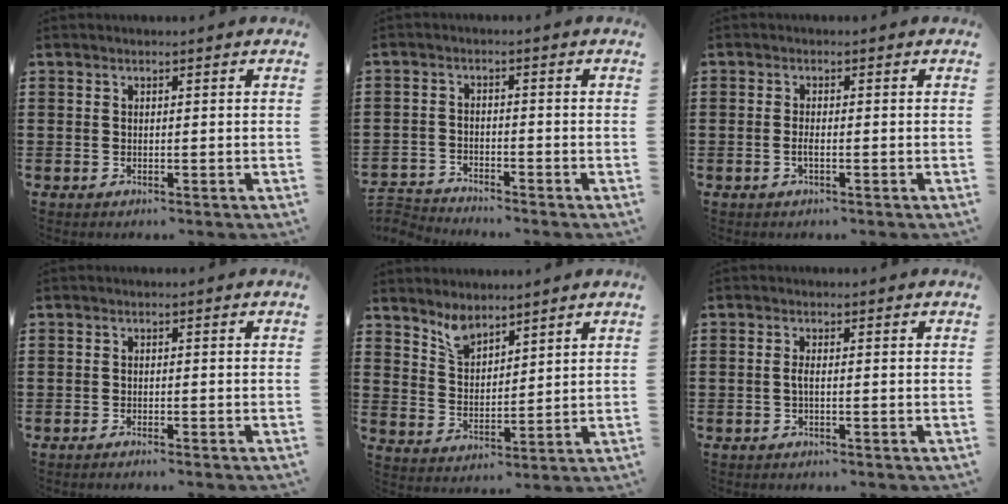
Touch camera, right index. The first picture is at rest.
{"total": 2.8, "force": [-2.8, 0.2, -0.3], "torque": [-0.004, 0.000, -0.061]}
{"total": 1.4, "force": [-0.5, 0.3, 1.3], "torque": [-0.025, -0.001, -0.009]}
{"total": 1.0, "force": [-0.9, -0.1, 0.2], "torque": [-0.005, -0.001, -0.018]}
{"total": 4.4, "force": [3.9, 1.7, 1.1], "torque": [-0.036, -0.005, 0.074]}
{"total": 1.4, "force": [-0.6, 0.1, 1.3], "torque": [-0.040, -0.007, -0.015]}